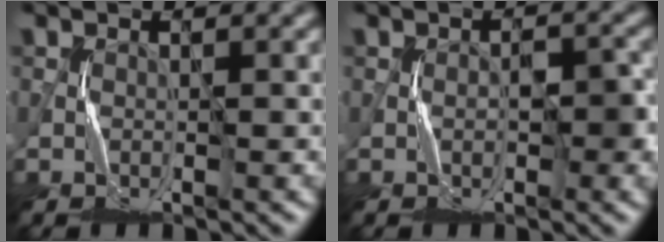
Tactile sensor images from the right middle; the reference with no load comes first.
{"total": 2.6, "force": [-0.4, 1.2, 2.2], "torque": [-0.030, 0.005, -0.008]}